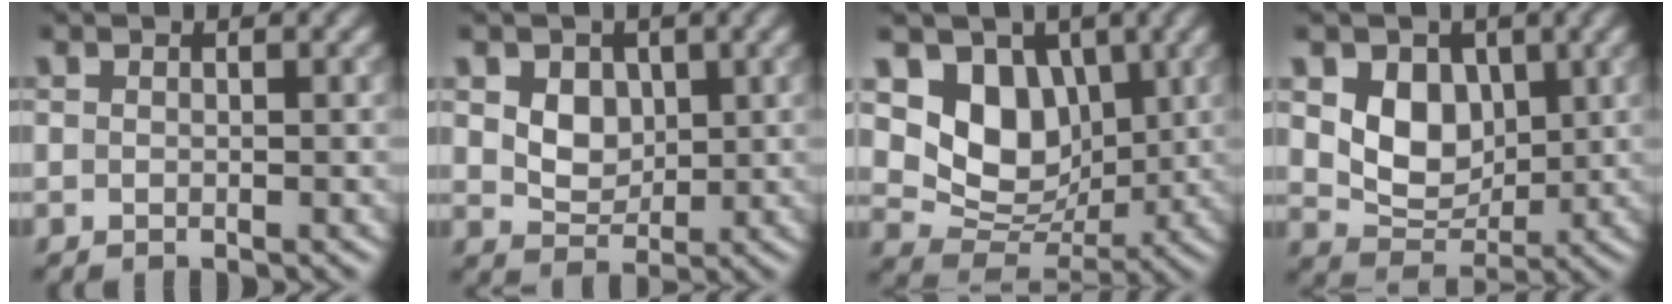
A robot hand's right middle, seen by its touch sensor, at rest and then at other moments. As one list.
[{"total": 4.1, "force": [1.4, 3.1, 2.3], "torque": [-0.051, -0.005, 0.026]}, {"total": 7.2, "force": [2.2, 5.6, 4.0], "torque": [-0.063, -0.016, 0.031]}, {"total": 5.2, "force": [1.3, 4.0, 3.2], "torque": [-0.059, -0.011, 0.023]}]